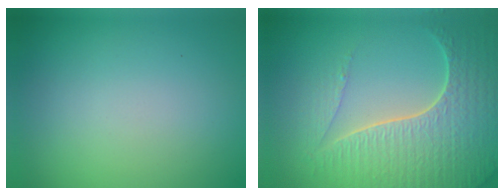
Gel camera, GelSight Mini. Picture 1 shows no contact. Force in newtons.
{"total": 7.5, "press": 5.6, "slide": 5.0}